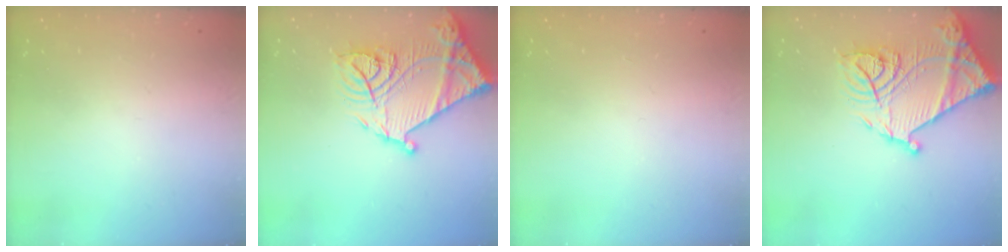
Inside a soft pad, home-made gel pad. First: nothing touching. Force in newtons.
{"total": 20.6, "press": 20.5, "slide": 1.8}
{"total": 0.0}
{"total": 20.6, "press": 20.5, "slide": 1.8}